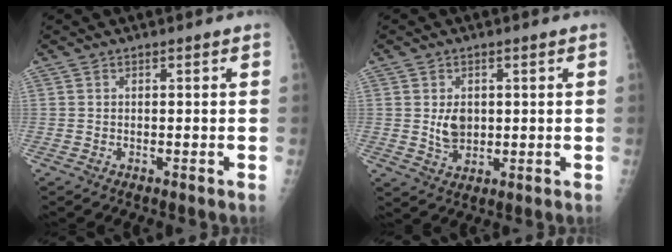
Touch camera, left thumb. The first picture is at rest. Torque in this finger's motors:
{"motor_torque": [0.64, 0.90, 0.71, -0.01, 0.01]}